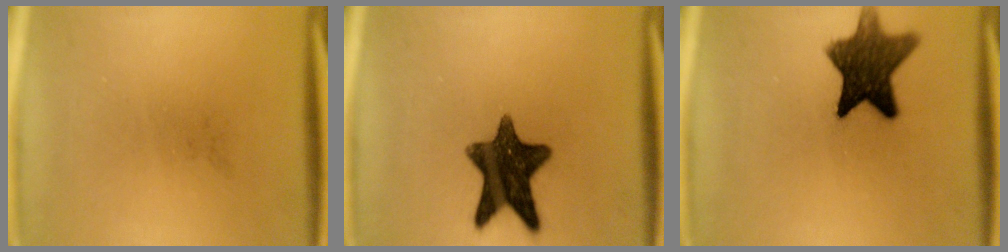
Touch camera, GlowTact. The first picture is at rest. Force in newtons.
{"total": 12.8}
{"total": 11.3}